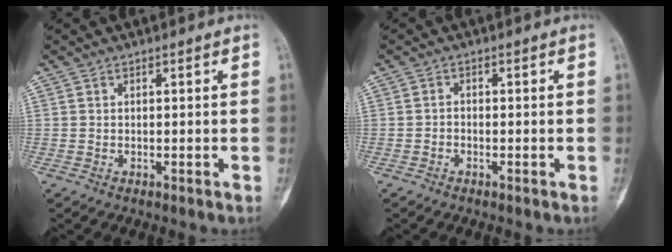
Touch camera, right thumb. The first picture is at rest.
{"total": 0.9, "force": [-0.6, 0.5, 0.4], "torque": [-0.003, 0.004, -0.016]}